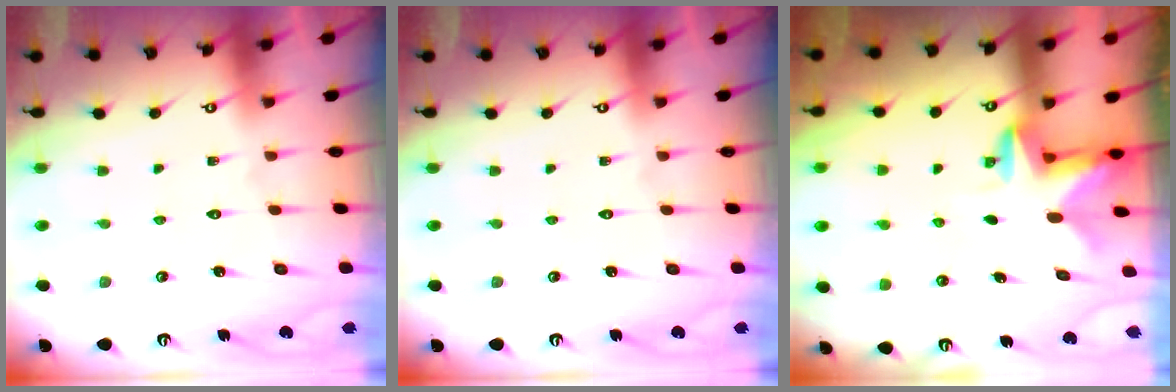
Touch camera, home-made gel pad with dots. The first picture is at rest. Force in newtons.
{"total": 0.0}
{"total": 2.6, "press": 2.5, "slide": 0.5}